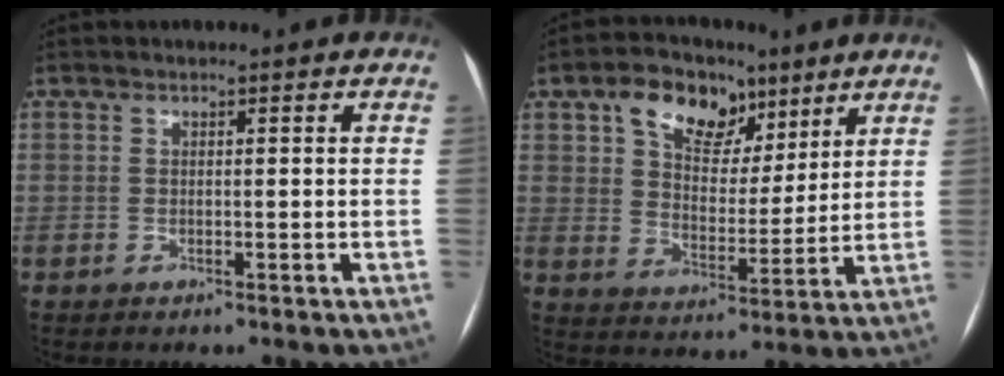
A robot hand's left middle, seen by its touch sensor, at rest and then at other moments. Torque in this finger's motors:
{"motor_torque": [1.00, -0.55, 0.13, 0.07]}